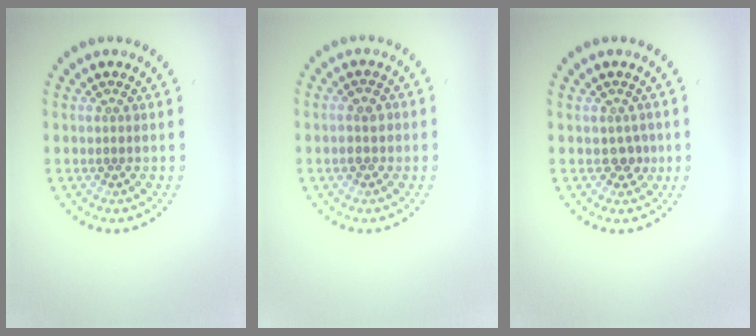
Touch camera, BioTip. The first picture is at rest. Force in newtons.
{"total": 1.5, "press": 1.5, "slide": 0.2}
{"total": 1.2, "press": 1.0, "slide": 0.6}